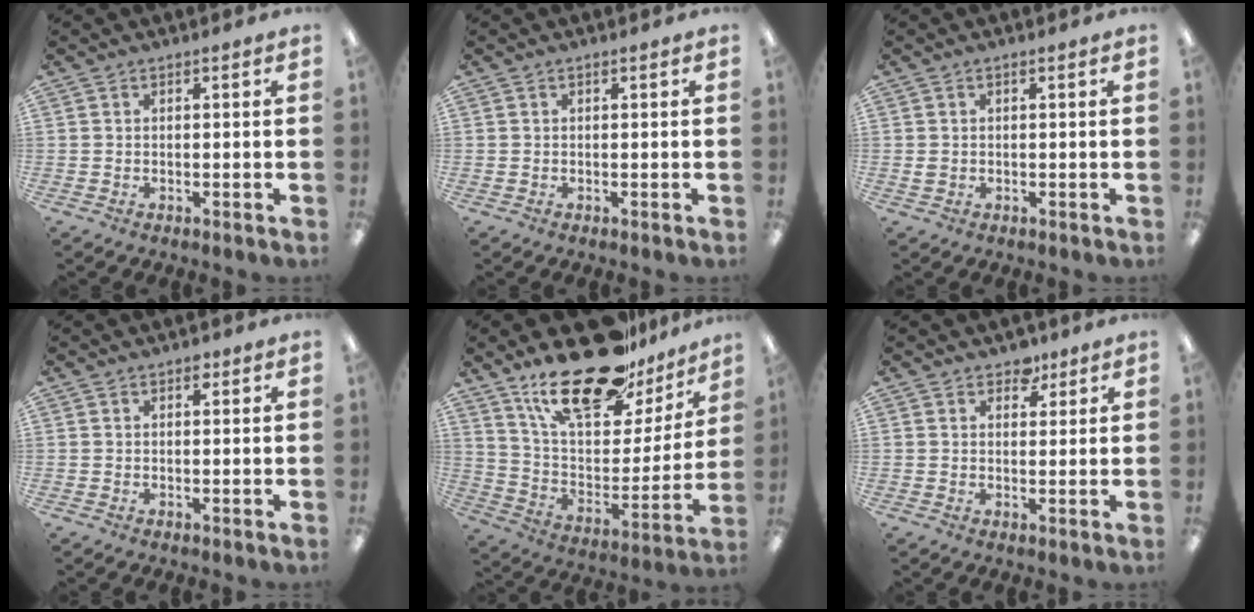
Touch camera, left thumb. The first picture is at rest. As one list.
[{"total": 0.0}, {"total": 1.0, "force": [0.0, 0.8, 0.6], "torque": [-0.011, 0.004, -0.001]}, {"total": 1.3, "force": [0.7, 0.8, 0.8], "torque": [0.000, -0.004, 0.009]}, {"total": 26.0, "force": [18.9, 10.5, 14.4], "torque": [-0.229, -0.117, 0.325]}, {"total": 4.0, "force": [2.9, 2.5, 1.1], "torque": [0.003, -0.012, 0.047]}]